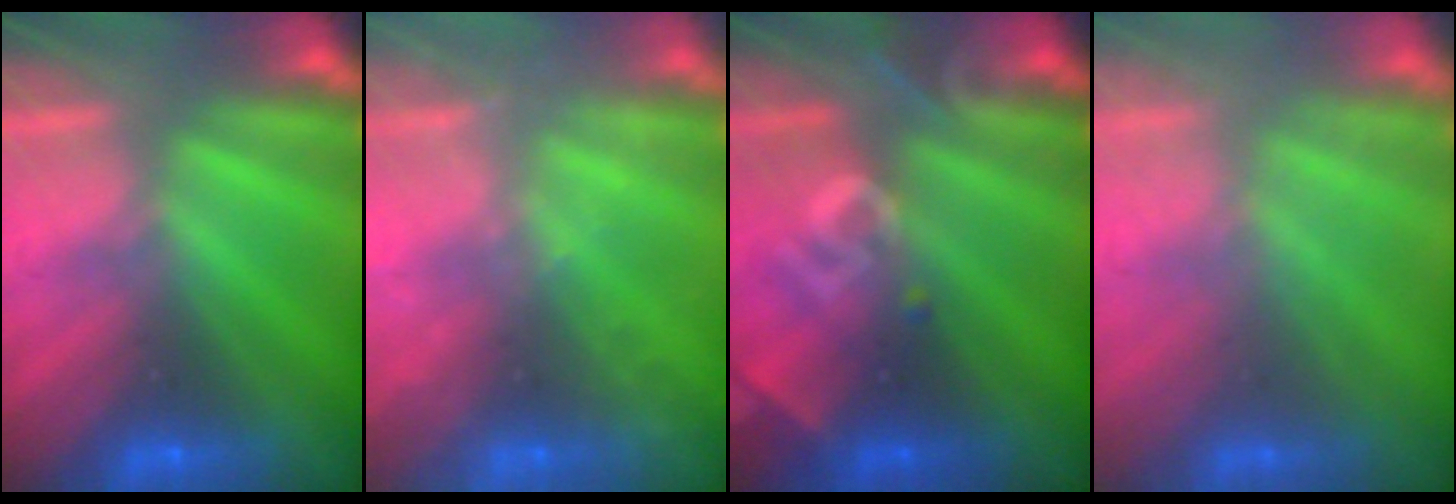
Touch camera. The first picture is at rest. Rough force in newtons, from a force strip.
{"total": 2.3}
{"total": 2.6}
{"total": 2.2}